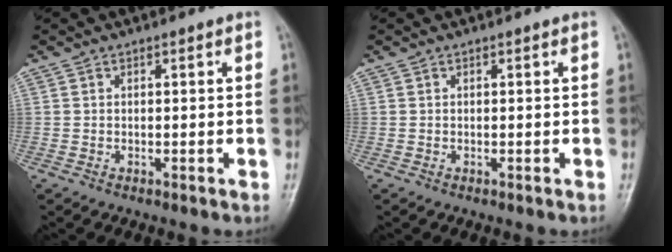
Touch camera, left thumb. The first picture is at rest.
{"total": 0.0}